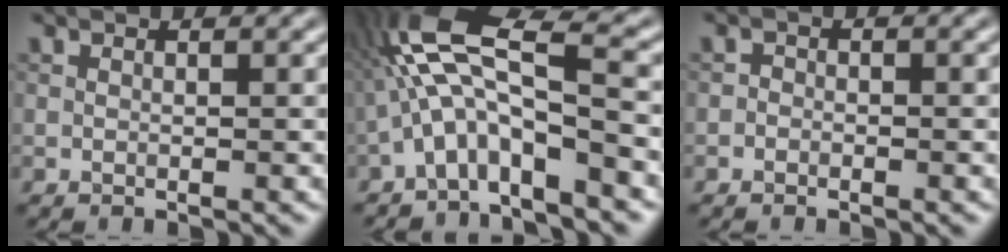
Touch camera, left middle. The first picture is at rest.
{"total": 8.9, "force": [-2.0, 2.6, 8.3], "torque": [-0.164, 0.029, -0.048]}
{"total": 0.7, "force": [-0.5, 0.5, 0.0], "torque": [0.002, 0.000, -0.010]}